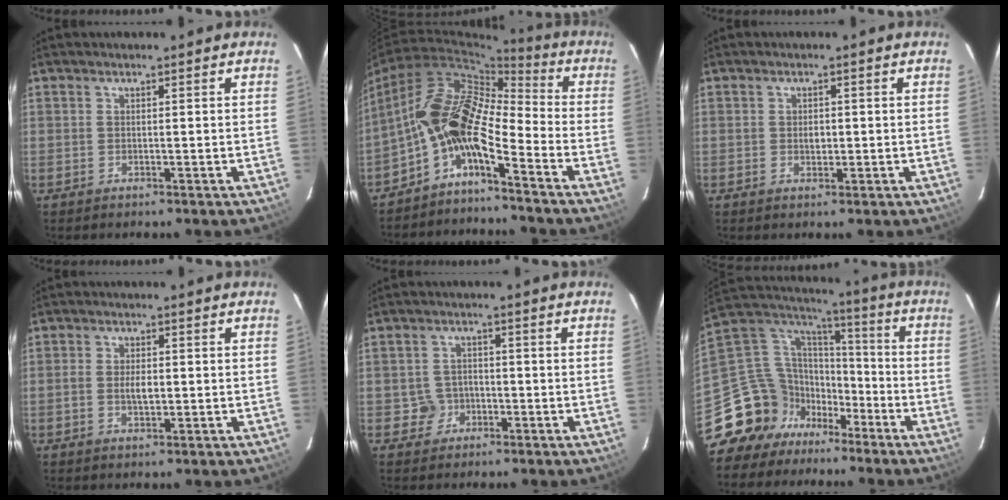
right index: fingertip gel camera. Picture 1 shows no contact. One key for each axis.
{"total": 11.5, "fx": -5.0, "fy": 4.4, "fz": 9.3, "tx": -0.159, "ty": 0.019, "tz": -0.114}
{"total": 1.7, "fx": -0.1, "fy": 1.2, "fz": 1.2, "tx": -0.020, "ty": 0.003, "tz": -0.003}
{"total": 3.2, "fx": -0.4, "fy": 1.5, "fz": 2.8, "tx": -0.055, "ty": 0.001, "tz": -0.008}
{"total": 3.4, "fx": -1.4, "fy": 3.1, "fz": 0.3, "tx": -0.011, "ty": 0.012, "tz": -0.020}
{"total": 16.4, "fx": -10.8, "fy": 11.6, "fz": 4.1, "tx": -0.106, "ty": 0.046, "tz": -0.191}